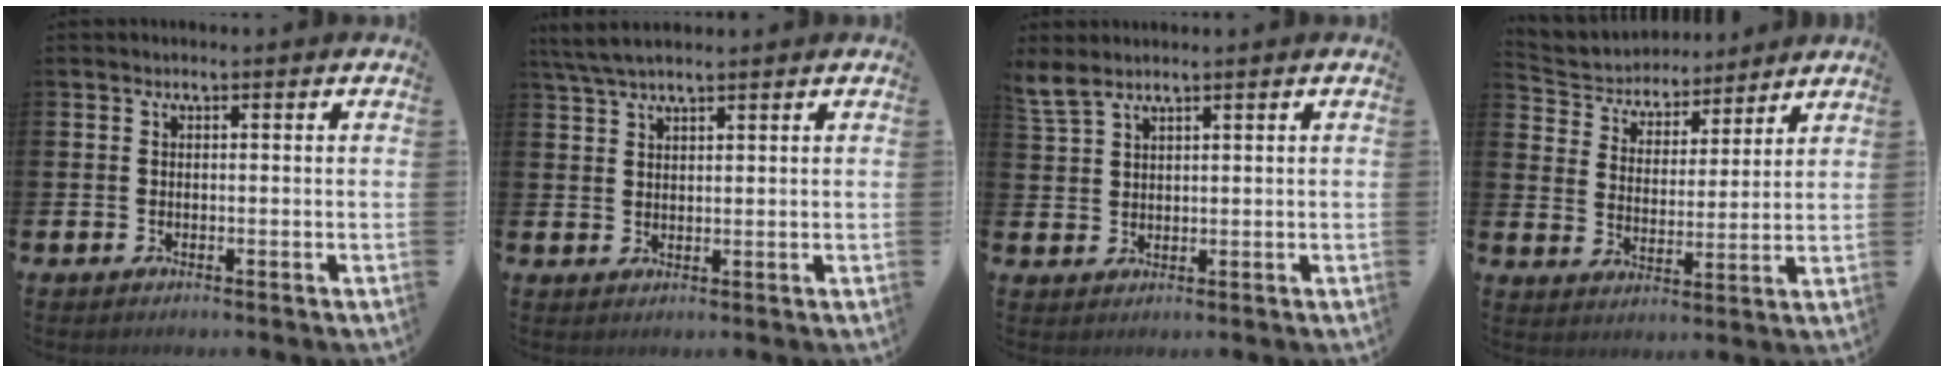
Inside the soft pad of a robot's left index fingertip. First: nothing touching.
{"total": 4.1, "force": [3.6, 0.8, 1.9], "torque": [-0.053, -0.001, 0.068]}
{"total": 3.3, "force": [2.9, 0.8, 1.3], "torque": [-0.032, -0.007, 0.054]}
{"total": 4.9, "force": [4.6, 1.7, -0.1], "torque": [-0.034, -0.038, 0.076]}